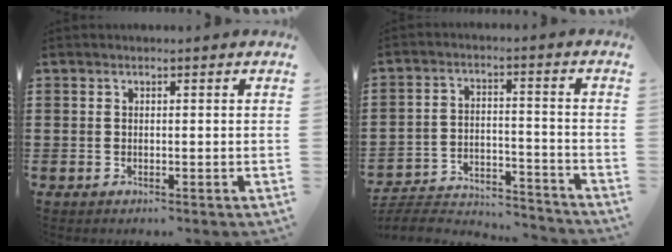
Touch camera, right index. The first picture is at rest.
{"total": 4.9, "force": [-4.7, 0.8, 1.1], "torque": [-0.027, 0.002, -0.097]}